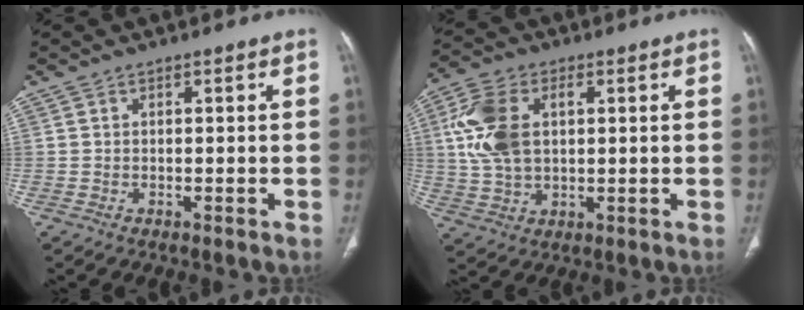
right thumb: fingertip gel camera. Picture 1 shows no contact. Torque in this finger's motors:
{"motor_torque": [1.61, 1.58, 1.36, 0.46, 0.16]}